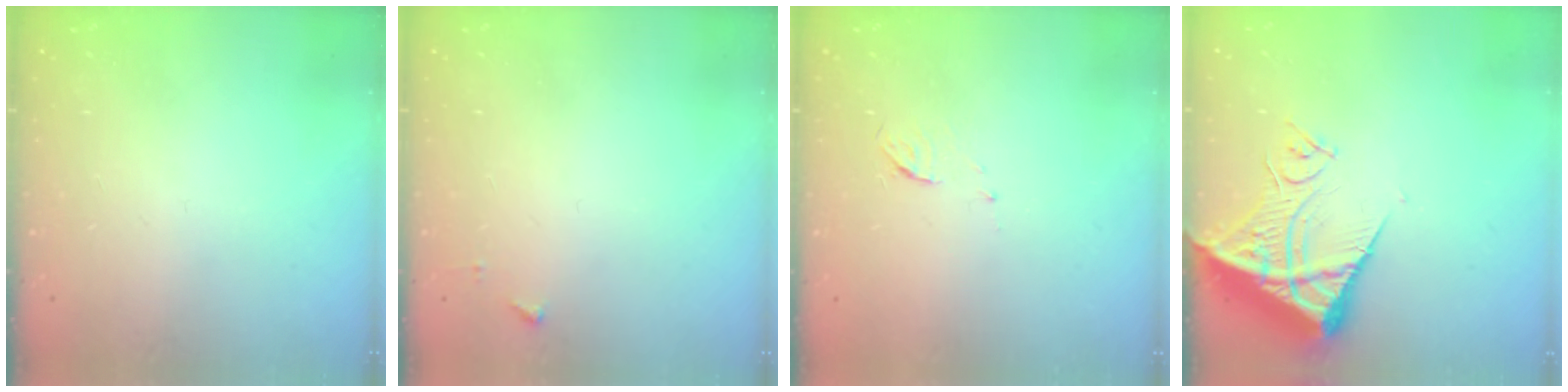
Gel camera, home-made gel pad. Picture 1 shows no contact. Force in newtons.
{"total": 3.8, "press": 3.8, "slide": 0.5}
{"total": 3.9, "press": 3.9, "slide": 0.4}
{"total": 13.5, "press": 13.3, "slide": 1.8}